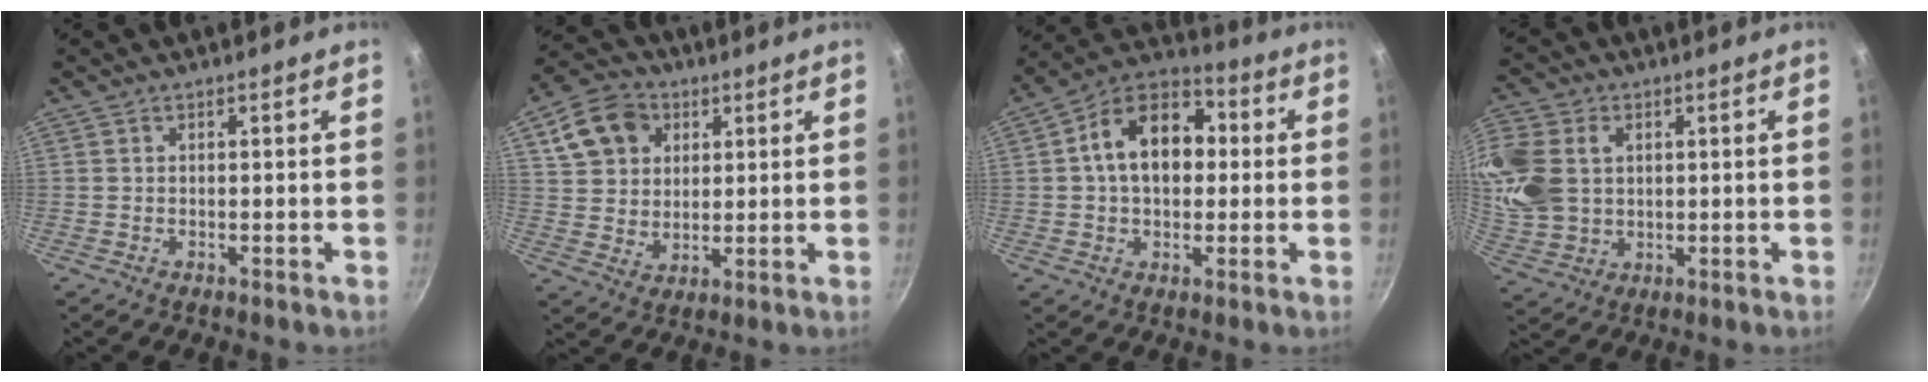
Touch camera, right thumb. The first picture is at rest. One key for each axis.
{"total": 11.8, "fx": 4.7, "fy": 9.3, "fz": 5.6, "tx": -0.078, "ty": 0.000, "tz": 0.081}
{"total": 15.2, "fx": 1.7, "fy": 10.4, "fz": 10.9, "tx": -0.136, "ty": 0.031, "tz": 0.006}
{"total": 13.7, "fx": 2.7, "fy": 10.6, "fz": 8.3, "tx": -0.172, "ty": -0.006, "tz": 0.057}